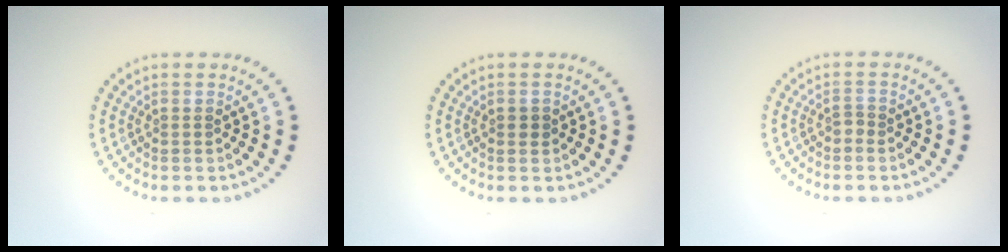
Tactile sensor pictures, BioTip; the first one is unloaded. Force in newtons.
{"total": 0.9, "press": 0.9, "slide": 0.0}
{"total": 0.9, "press": 0.6, "slide": 0.7}